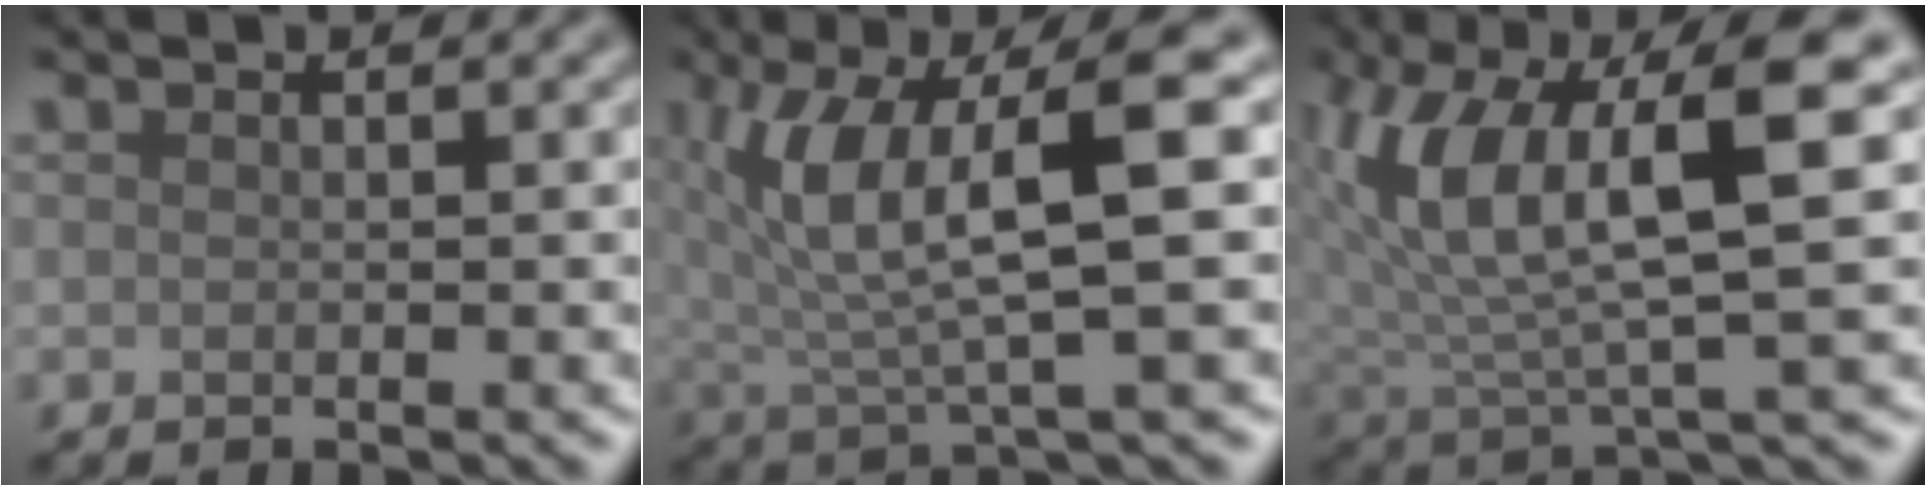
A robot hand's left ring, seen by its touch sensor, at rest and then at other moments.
{"total": 8.9, "force": [2.3, 2.2, 8.3], "torque": [-0.153, 0.002, 0.045]}
{"total": 10.1, "force": [3.3, 2.9, 9.1], "torque": [-0.176, 0.004, 0.061]}